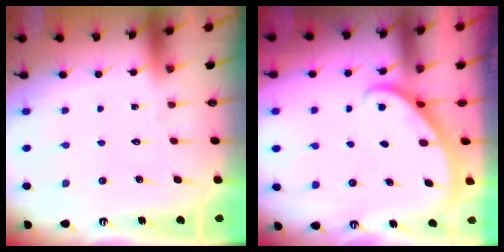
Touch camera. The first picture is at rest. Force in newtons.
{"total": 2.2, "press": 2.2, "slide": 0.1}